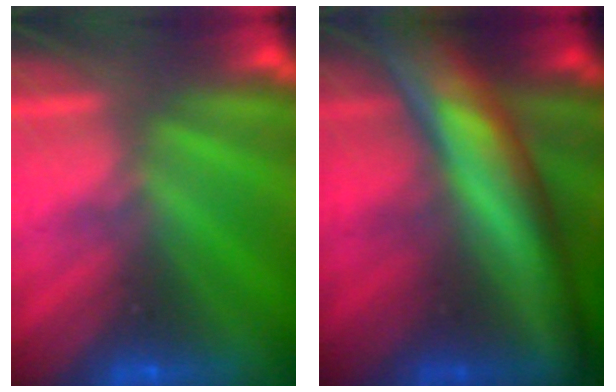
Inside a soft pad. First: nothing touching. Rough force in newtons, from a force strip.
{"total": 6.5}